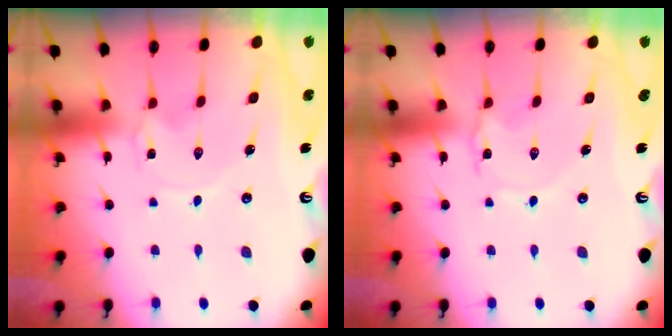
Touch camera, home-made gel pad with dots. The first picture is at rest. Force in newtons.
{"total": 1.7, "press": 1.7, "slide": 0.2}